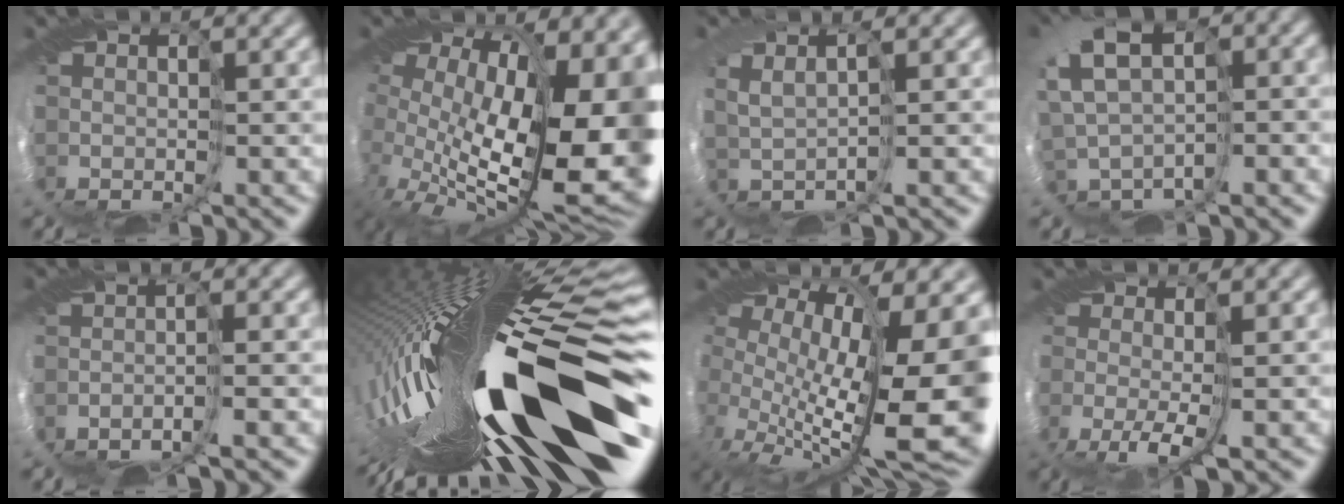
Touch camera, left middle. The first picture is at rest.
{"total": 14.4, "force": [0.9, 7.9, 12.1], "torque": [-0.180, -0.028, 0.037]}
{"total": 2.4, "force": [2.2, -0.8, -0.1], "torque": [0.008, 0.025, 0.026]}
{"total": 5.7, "force": [3.1, 2.8, 3.9], "torque": [-0.079, 0.049, 0.064]}
{"total": 1.8, "force": [-1.5, -0.2, 1.0], "torque": [-0.018, 0.003, -0.031]}
{"total": 17.5, "force": [-4.7, 3.5, 16.5], "torque": [-0.270, -0.034, -0.080]}
{"total": 14.2, "force": [0.0, 6.1, 12.8], "torque": [-0.193, -0.034, 0.020]}
{"total": 2.1, "force": [-1.2, 0.7, 1.6], "torque": [-0.052, -0.002, -0.033]}